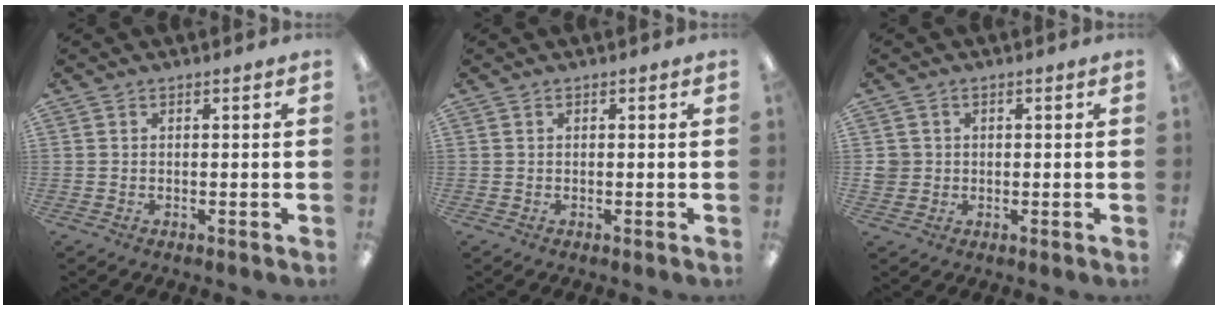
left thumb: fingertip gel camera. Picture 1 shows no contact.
{"total": 0.0}
{"total": 2.8, "force": [0.1, 2.8, 0.3], "torque": [-0.013, 0.004, 0.001]}